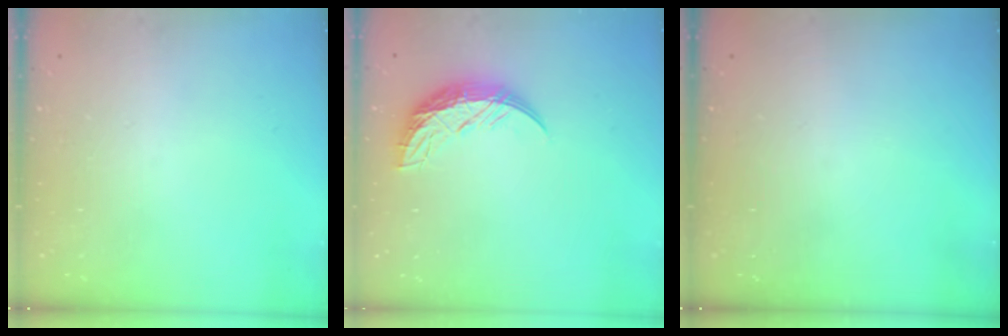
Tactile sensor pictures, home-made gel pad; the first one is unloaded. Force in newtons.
{"total": 10.7, "press": 10.7, "slide": 0.4}
{"total": 0.0}